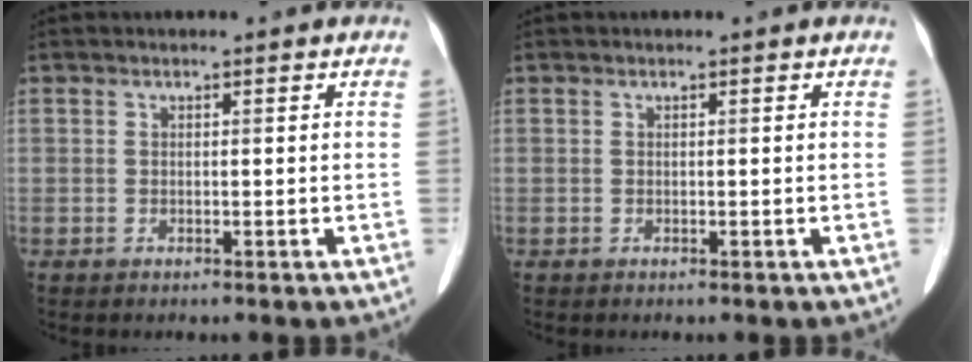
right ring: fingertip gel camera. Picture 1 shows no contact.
{"total": 0.0}